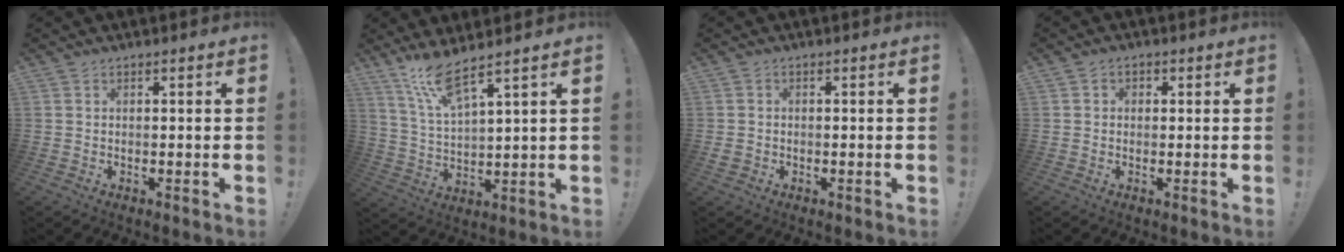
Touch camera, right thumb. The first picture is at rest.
{"total": 9.5, "force": [7.6, 1.1, 5.7], "torque": [-0.115, -0.037, 0.132]}
{"total": 1.6, "force": [-0.6, 1.3, 0.8], "torque": [-0.017, 0.005, -0.008]}
{"total": 1.9, "force": [-0.2, 1.7, 0.9], "torque": [-0.013, 0.006, -0.003]}